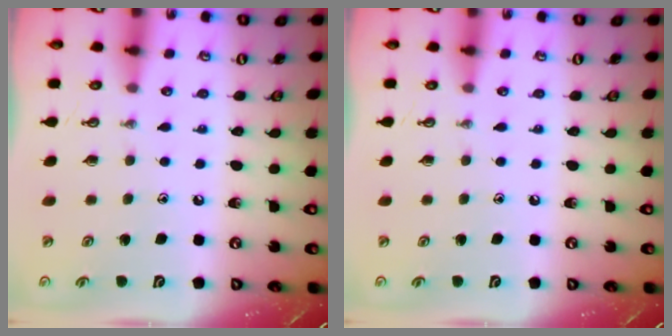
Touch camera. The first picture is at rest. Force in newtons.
{"total": 0.0}